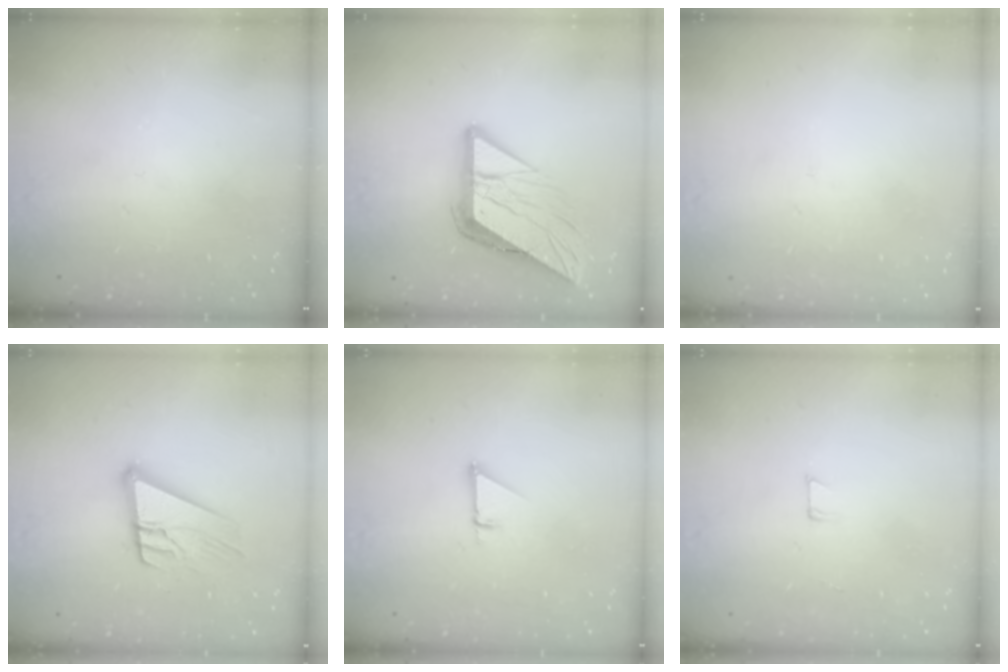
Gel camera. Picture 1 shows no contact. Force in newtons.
{"total": 15.9, "press": 15.9, "slide": 1.6}
{"total": 1.5, "press": 1.5, "slide": 0.1}
{"total": 14.1, "press": 13.9, "slide": 2.4}
{"total": 1.0, "press": 1.0, "slide": 0.1}
{"total": 4.4, "press": 4.4, "slide": 0.3}